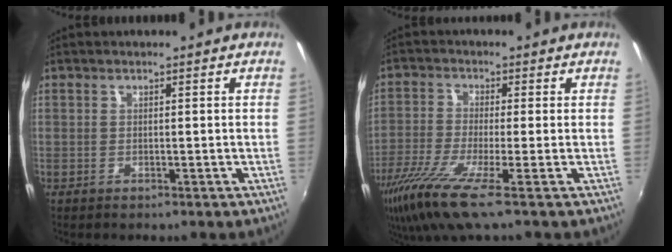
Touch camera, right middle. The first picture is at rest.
{"total": 9.7, "force": [-5.9, 0.2, 7.6], "torque": [-0.177, -0.036, -0.116]}